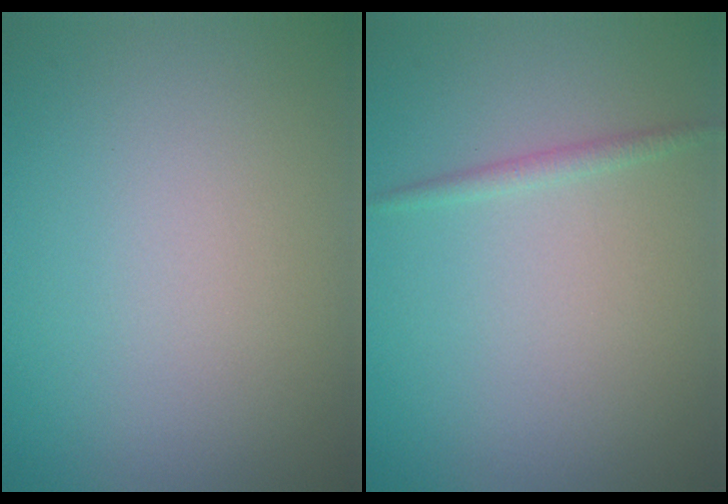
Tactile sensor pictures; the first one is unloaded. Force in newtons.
{"total": 0.9, "press": 0.9, "slide": 0.0}